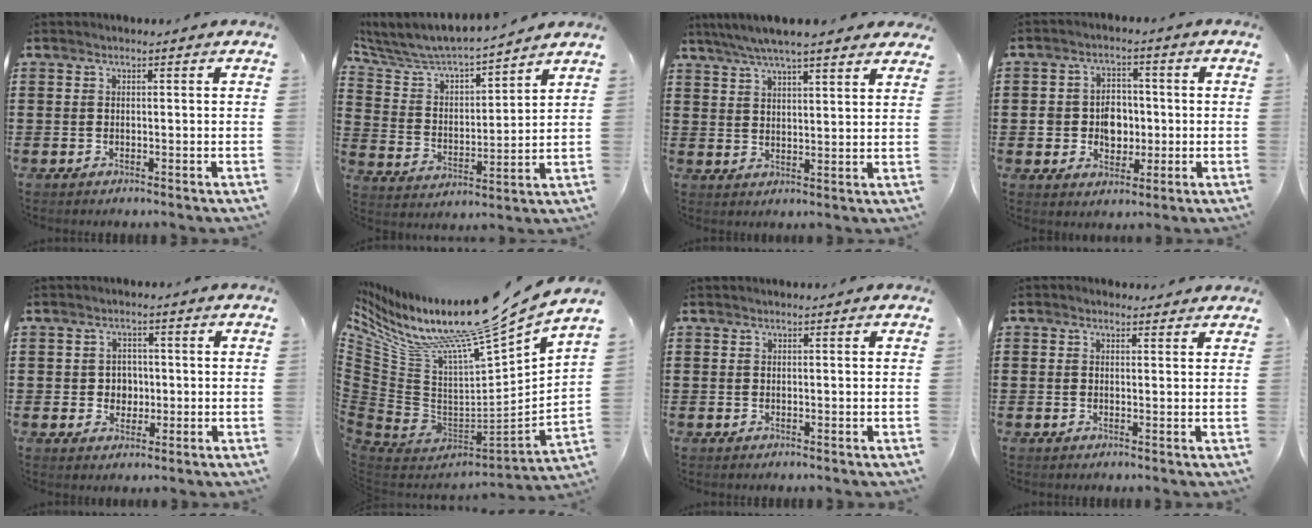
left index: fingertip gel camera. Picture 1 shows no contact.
{"total": 5.5, "force": [5.3, 0.7, 1.4], "torque": [-0.057, -0.042, 0.084]}
{"total": 5.4, "force": [4.7, 0.3, 2.7], "torque": [-0.065, -0.013, 0.082]}
{"total": 5.7, "force": [-0.6, 4.5, 3.4], "torque": [-0.057, 0.005, -0.016]}
{"total": 2.8, "force": [-0.3, 2.6, 1.2], "torque": [-0.025, 0.003, -0.012]}
{"total": 13.0, "force": [11.1, 0.3, 6.7], "torque": [-0.137, -0.103, 0.171]}
{"total": 0.0}
{"total": 1.0, "force": [0.7, 0.7, 0.1], "torque": [-0.005, 0.006, 0.014]}